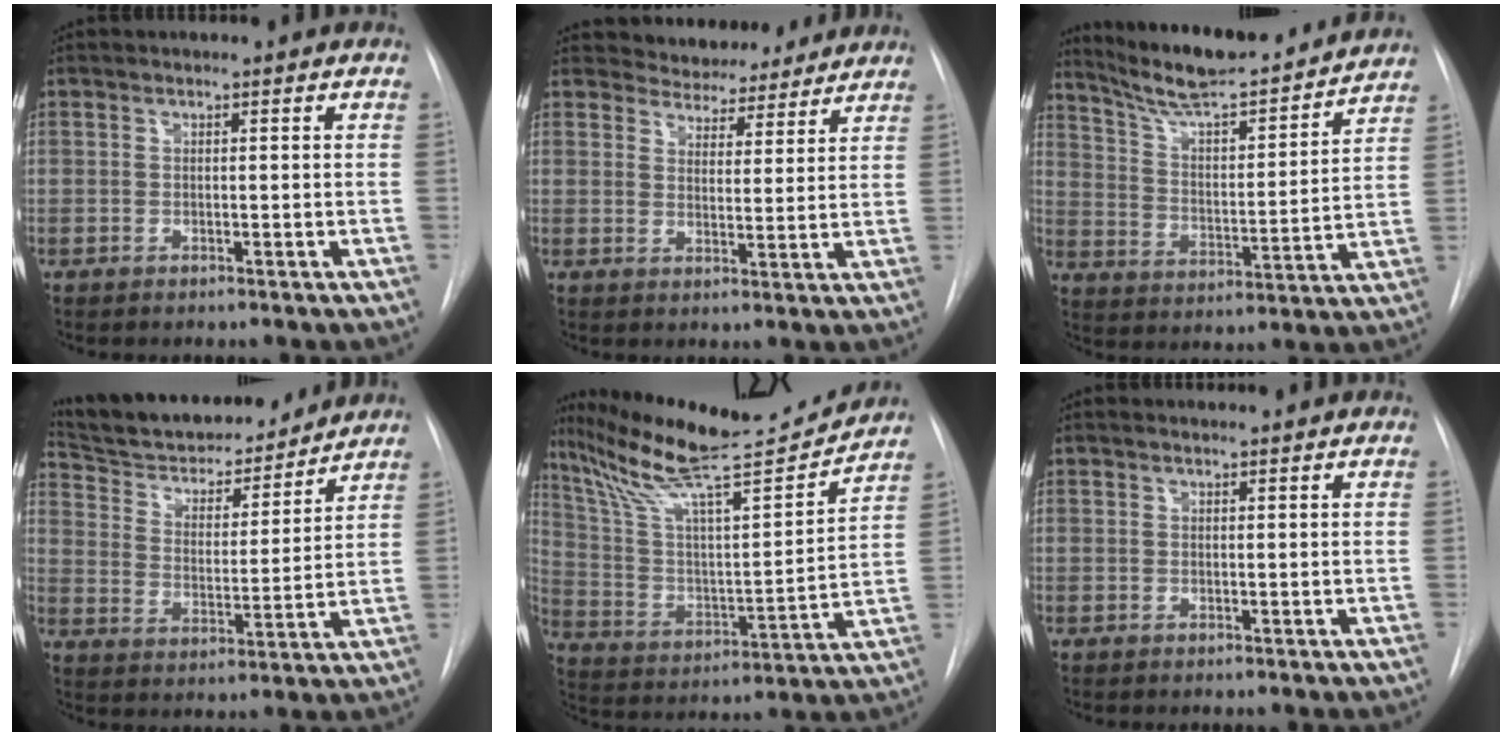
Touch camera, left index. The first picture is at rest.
{"total": 8.9, "force": [8.3, 3.0, 1.1], "torque": [-0.002, 0.005, 0.107]}
{"total": 20.2, "force": [18.2, 2.5, 8.4], "torque": [-0.135, 0.000, 0.275]}
{"total": 18.6, "force": [17.1, 4.1, 6.0], "torque": [-0.092, 0.000, 0.269]}
{"total": 20.4, "force": [18.8, 0.2, 8.0], "torque": [-0.151, -0.024, 0.308]}
{"total": 1.4, "force": [1.4, 0.0, 0.3], "torque": [-0.008, 0.011, 0.024]}